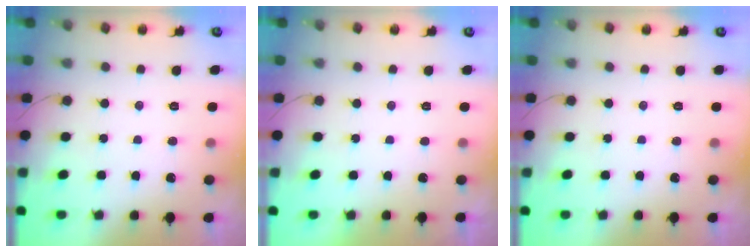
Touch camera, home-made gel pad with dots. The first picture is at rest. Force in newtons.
{"total": 2.2, "press": 2.2, "slide": 0.3}
{"total": 0.0}